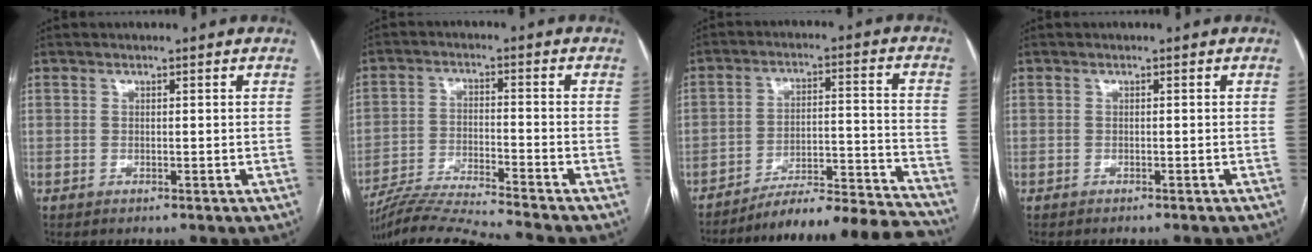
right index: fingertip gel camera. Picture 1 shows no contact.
{"total": 13.2, "force": [-12.2, -2.3, 4.4], "torque": [-0.067, -0.016, -0.211]}
{"total": 19.3, "force": [-18.6, -0.5, 5.2], "torque": [-0.054, 0.014, -0.268]}
{"total": 2.1, "force": [-1.9, 0.0, 0.8], "torque": [-0.013, -0.001, -0.022]}